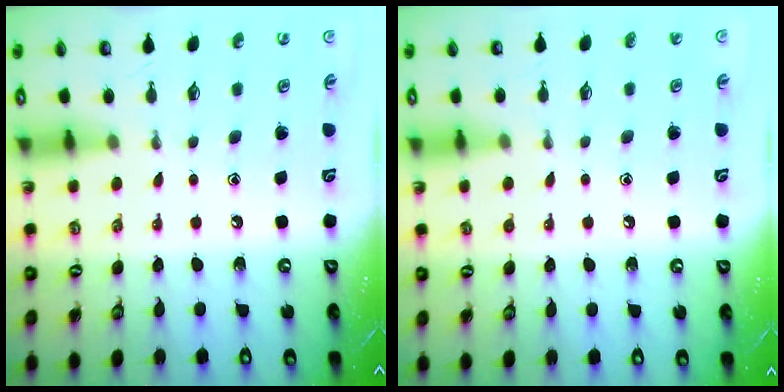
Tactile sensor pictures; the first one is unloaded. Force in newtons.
{"total": 1.7, "press": 1.7, "slide": 0.1}